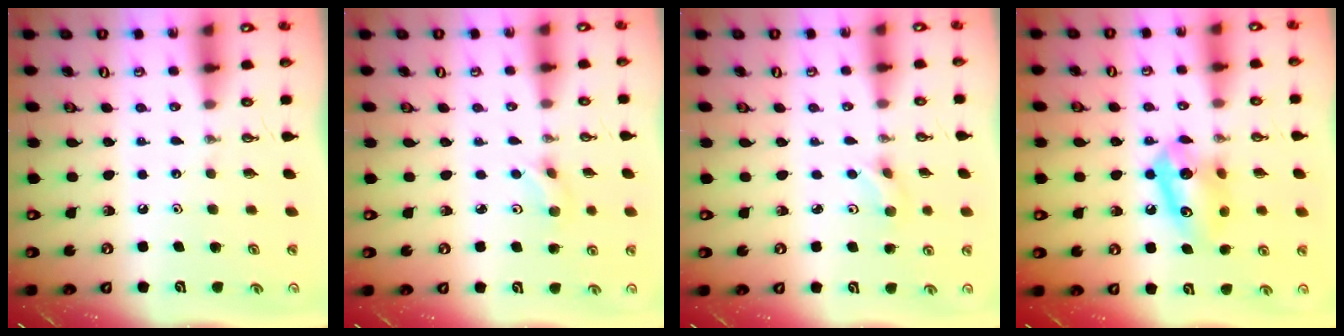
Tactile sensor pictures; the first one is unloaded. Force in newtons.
{"total": 3.8, "press": 3.7, "slide": 0.9}
{"total": 3.8, "press": 3.7, "slide": 0.9}
{"total": 9.9, "press": 9.8, "slide": 1.4}